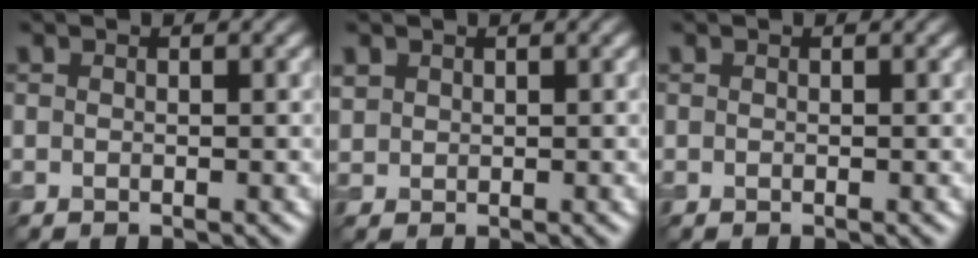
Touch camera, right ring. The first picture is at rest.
{"total": 1.1, "force": [0.7, 0.8, 0.1], "torque": [-0.006, 0.001, 0.018]}
{"total": 0.0}